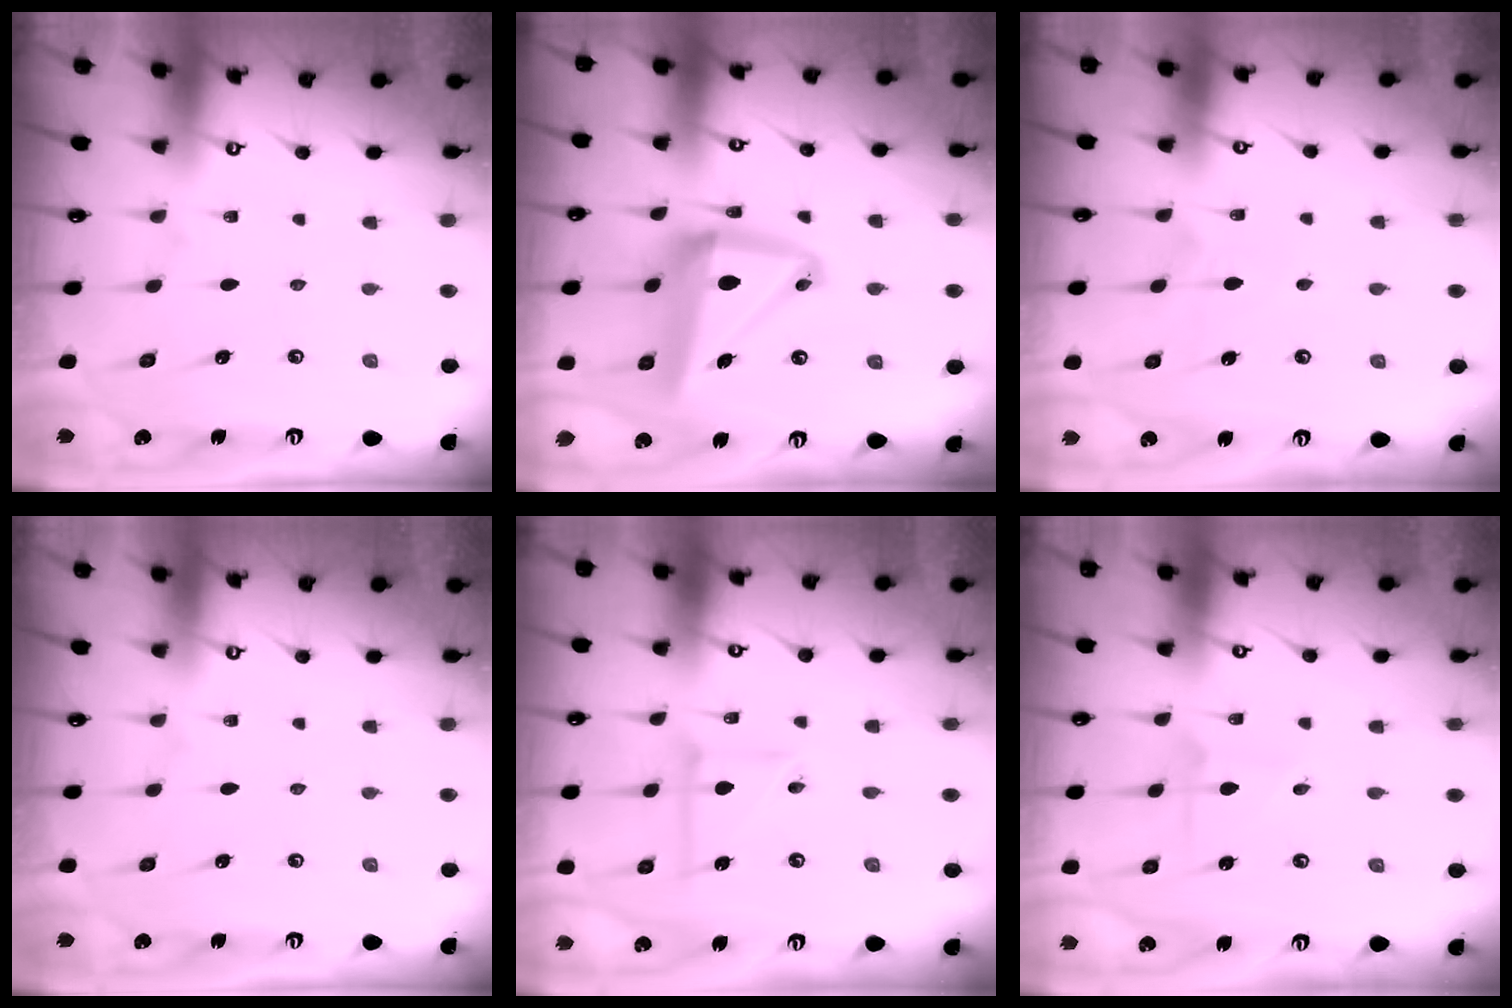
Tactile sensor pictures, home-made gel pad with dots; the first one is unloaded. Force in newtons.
{"total": 15.3, "press": 15.1, "slide": 1.9}
{"total": 4.1, "press": 4.1, "slide": 0.5}
{"total": 0.0}
{"total": 5.1, "press": 5.0, "slide": 0.5}
{"total": 2.4, "press": 2.4, "slide": 0.2}